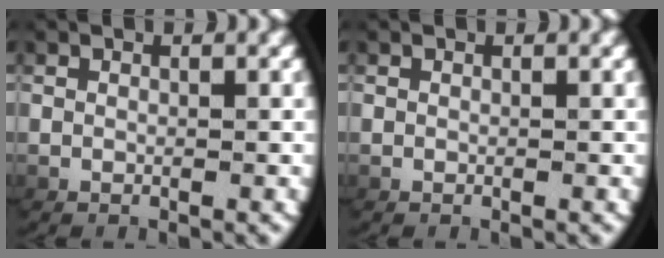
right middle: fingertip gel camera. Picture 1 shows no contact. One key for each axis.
{"total": 0.0}